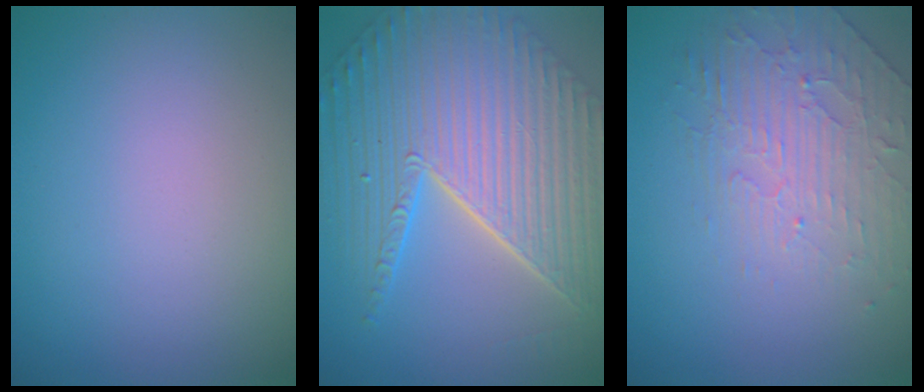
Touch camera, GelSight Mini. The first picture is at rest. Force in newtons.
{"total": 10.1, "press": 7.3, "slide": 6.9}
{"total": 2.5, "press": 1.8, "slide": 1.6}